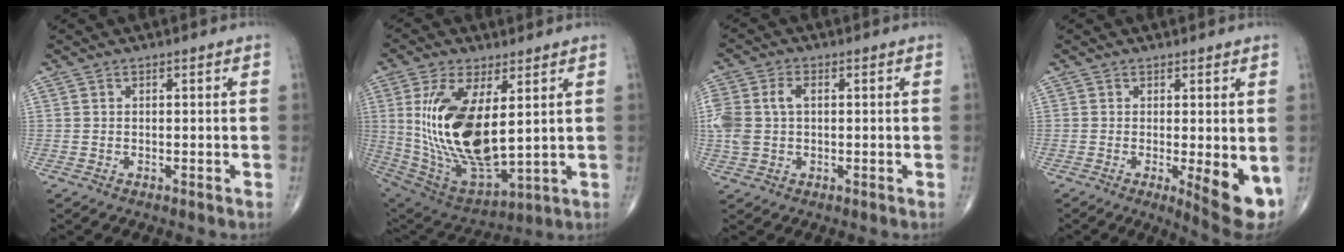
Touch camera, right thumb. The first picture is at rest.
{"total": 20.9, "force": [3.5, 9.4, 18.3], "torque": [-0.359, -0.028, 0.085]}
{"total": 7.7, "force": [0.7, 5.1, 5.7], "torque": [-0.148, 0.020, 0.018]}
{"total": 7.8, "force": [-1.4, 2.1, 7.3], "torque": [-0.094, -0.020, -0.013]}